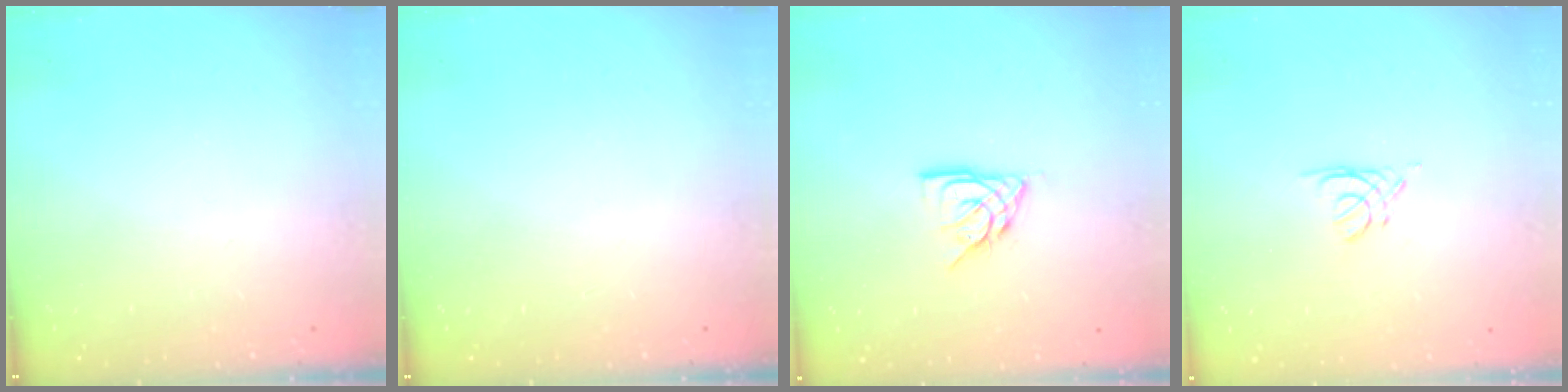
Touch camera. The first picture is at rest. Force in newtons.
{"total": 0.0}
{"total": 8.2, "press": 8.1, "slide": 0.6}
{"total": 2.2, "press": 2.2, "slide": 0.4}